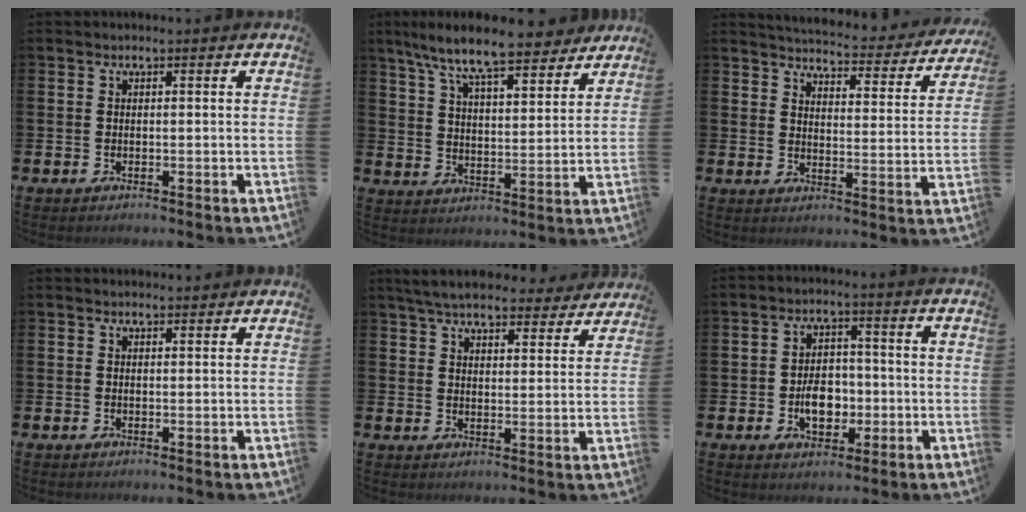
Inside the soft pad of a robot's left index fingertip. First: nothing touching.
{"total": 10.2, "force": [9.2, 1.5, 4.2], "torque": [-0.102, -0.049, 0.163]}
{"total": 4.9, "force": [4.8, 0.5, 0.7], "torque": [-0.033, -0.040, 0.081]}
{"total": 1.2, "force": [1.1, 0.4, 0.1], "torque": [0.005, 0.000, 0.018]}
{"total": 6.2, "force": [5.9, 1.4, 1.5], "torque": [-0.048, -0.030, 0.104]}
{"total": 5.1, "force": [-1.1, 3.6, 3.4], "torque": [-0.050, 0.004, -0.026]}